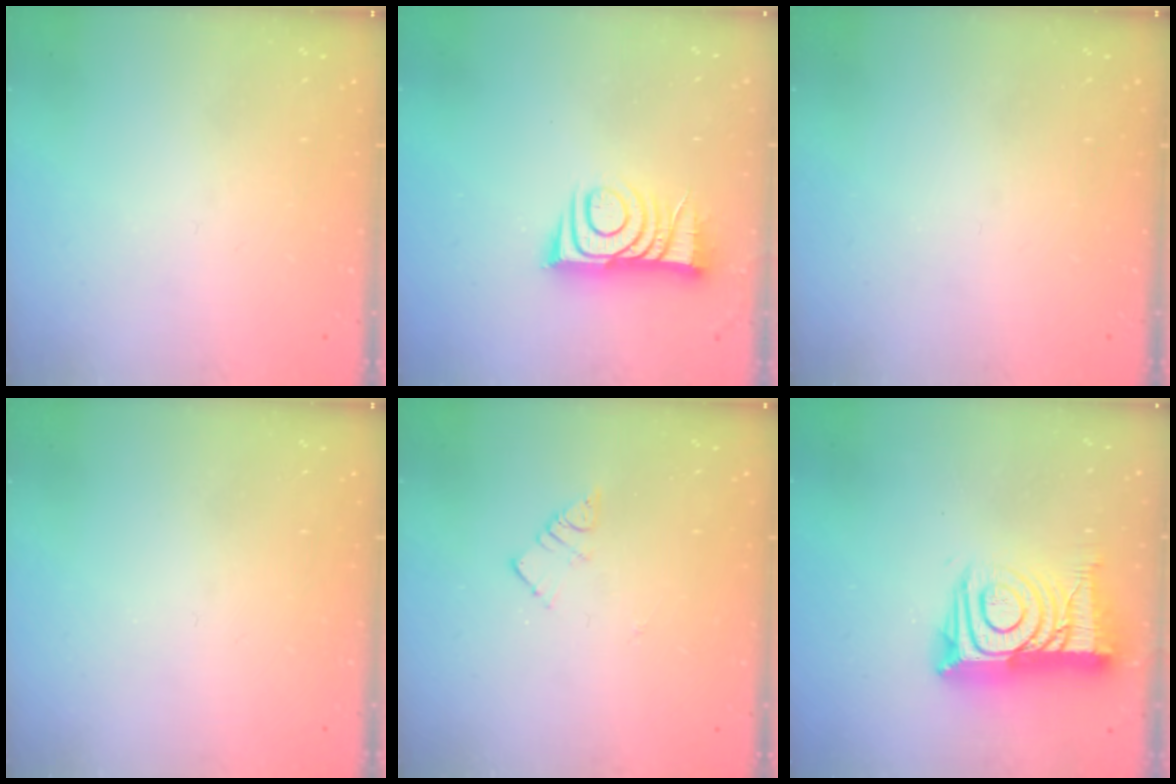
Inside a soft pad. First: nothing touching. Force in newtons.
{"total": 9.3, "press": 9.3, "slide": 0.6}
{"total": 0.0}
{"total": 0.0}
{"total": 4.6, "press": 4.6, "slide": 0.2}
{"total": 17.3, "press": 17.2, "slide": 1.3}